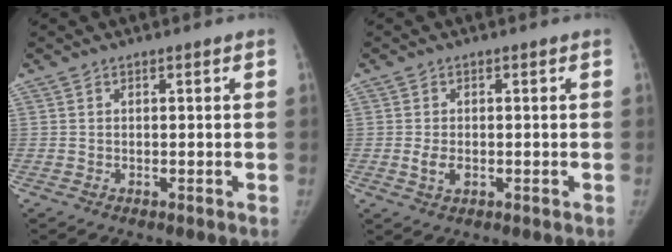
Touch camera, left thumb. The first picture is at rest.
{"total": 2.7, "force": [-0.6, 1.7, 2.1], "torque": [-0.039, 0.000, -0.010]}